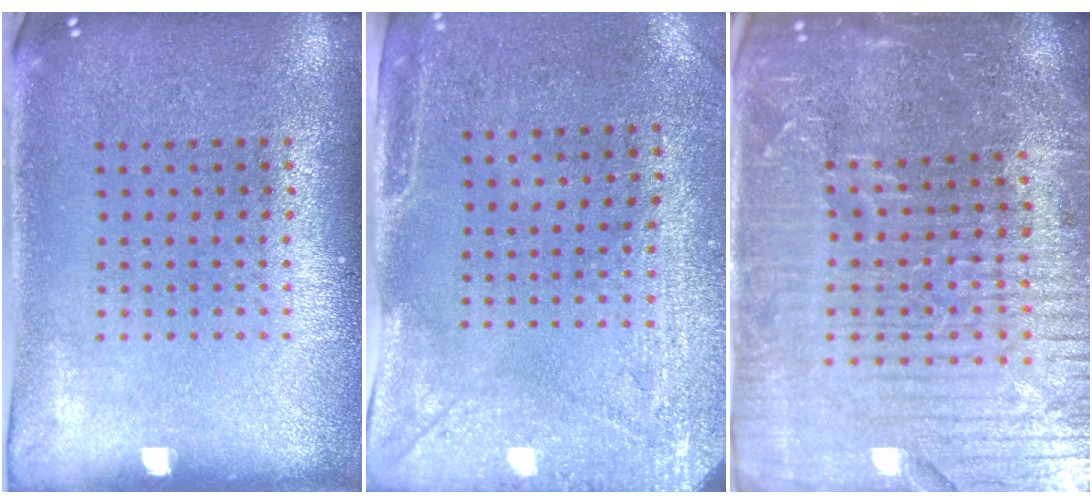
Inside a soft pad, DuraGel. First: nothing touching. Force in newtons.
{"total": 3.0, "press": 2.4, "slide": 1.8}
{"total": 6.2, "press": 5.5, "slide": 2.8}